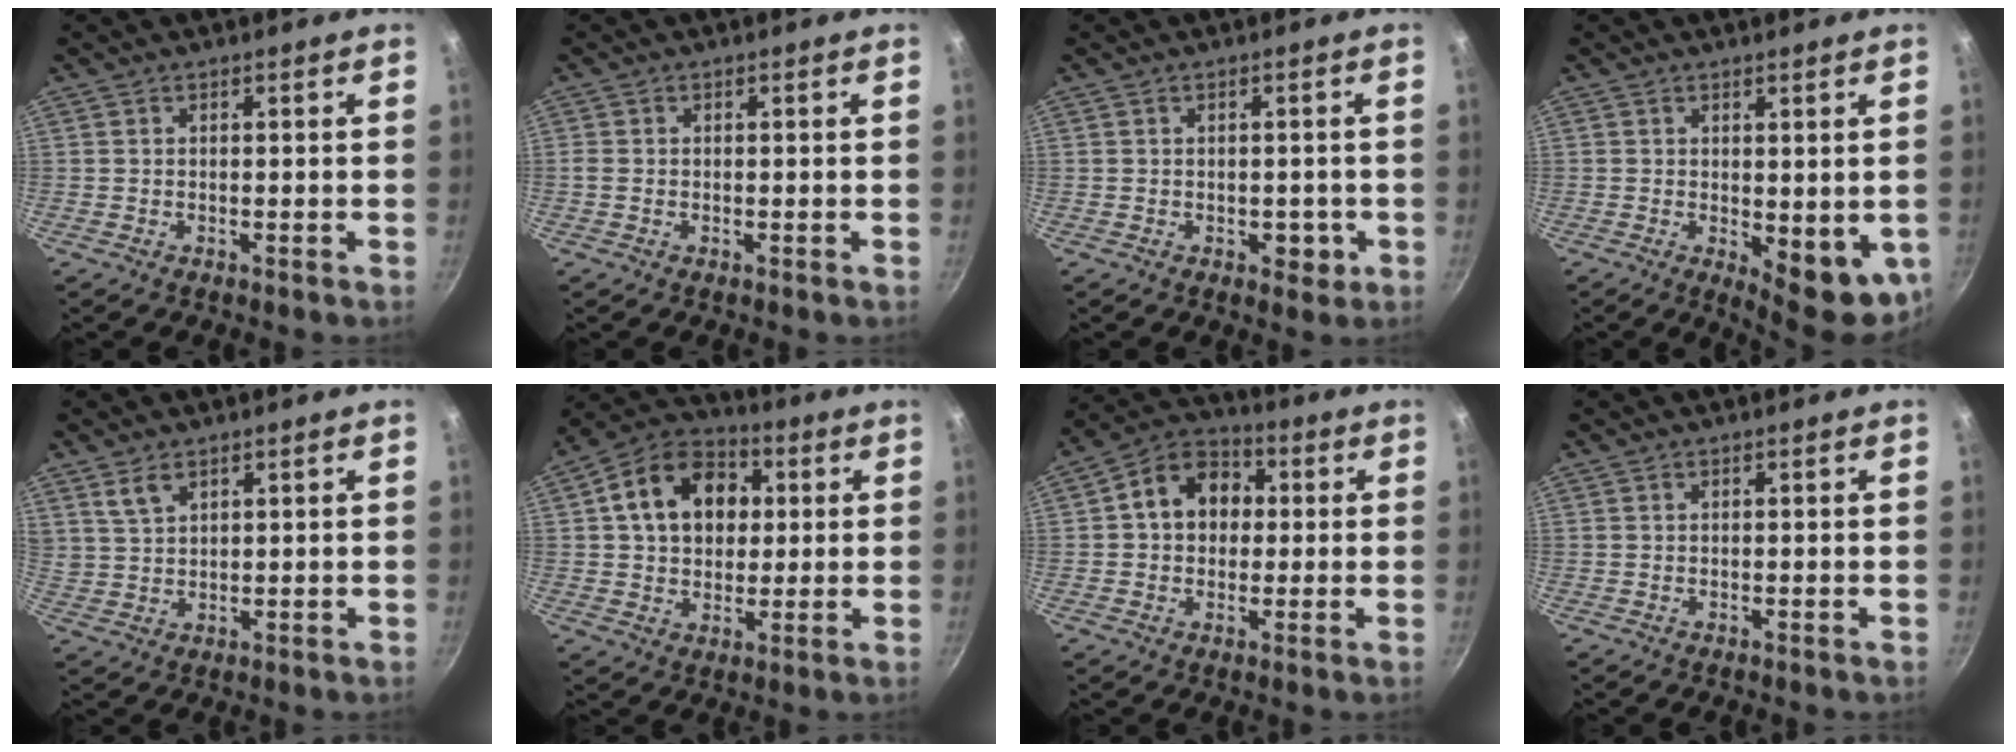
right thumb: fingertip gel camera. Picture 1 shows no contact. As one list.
[{"total": 0.9, "force": [-0.2, 0.7, 0.5], "torque": [-0.011, 0.001, -0.005]}, {"total": 3.2, "force": [-0.8, 2.2, 2.1], "torque": [-0.002, 0.004, -0.008]}, {"total": 9.8, "force": [-0.6, 4.2, 8.9], "torque": [-0.082, -0.010, 0.004]}, {"total": 4.4, "force": [2.7, 2.4, 2.5], "torque": [-0.042, -0.007, 0.060]}, {"total": 15.6, "force": [3.3, 11.7, 9.7], "torque": [-0.134, 0.021, 0.042]}, {"total": 11.3, "force": [1.4, 9.0, 6.7], "torque": [-0.070, 0.025, 0.004]}, {"total": 0.0}]